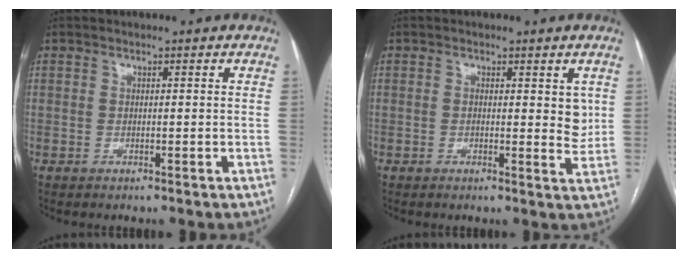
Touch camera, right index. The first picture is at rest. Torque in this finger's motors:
{"motor_torque": [0.09, 0.13, 0.20, 0.00]}